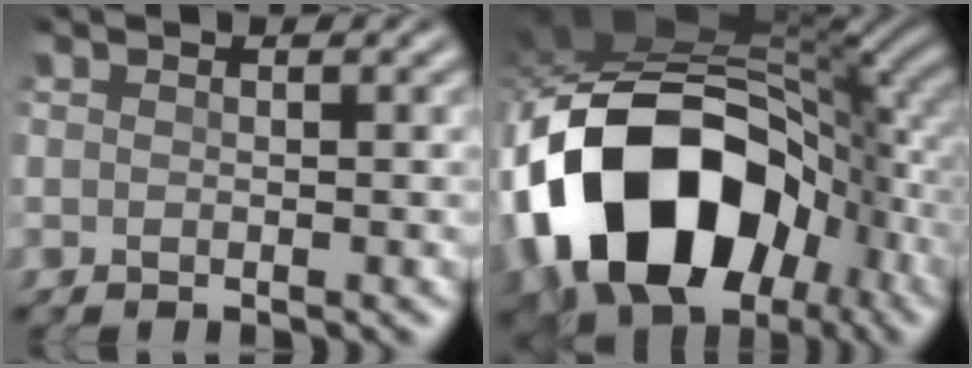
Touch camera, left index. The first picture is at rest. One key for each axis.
{"total": 16.3, "fx": -5.3, "fy": 10.7, "fz": 11.1, "tx": -0.192, "ty": -0.004, "tz": -0.094}